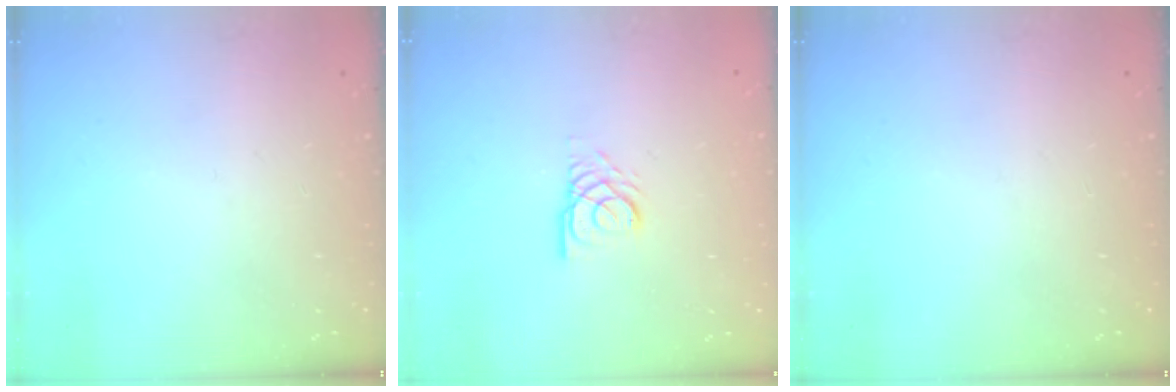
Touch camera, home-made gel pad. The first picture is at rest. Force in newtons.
{"total": 3.0, "press": 2.9, "slide": 0.3}
{"total": 0.0}